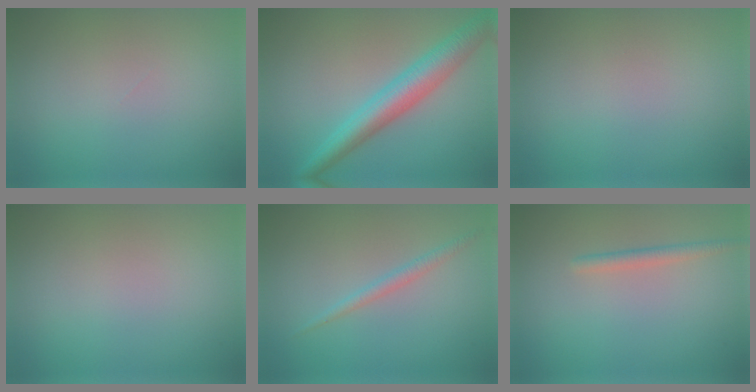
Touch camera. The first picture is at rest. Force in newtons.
{"total": 5.5, "press": 5.5, "slide": 0.1}
{"total": 0.0}
{"total": 0.0}
{"total": 1.4, "press": 1.4, "slide": 0.1}
{"total": 1.4, "press": 1.4, "slide": 0.2}